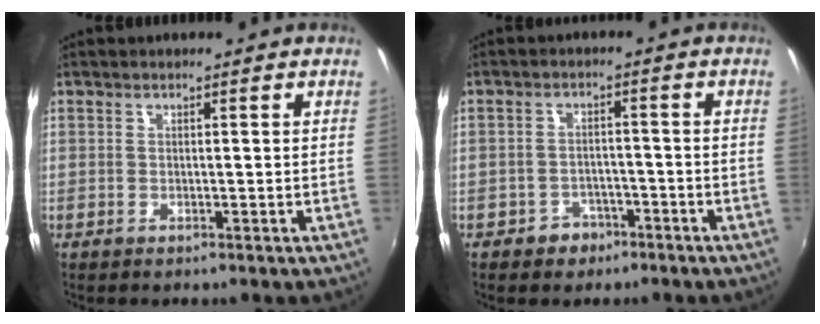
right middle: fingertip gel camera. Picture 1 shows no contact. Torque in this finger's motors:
{"motor_torque": [-0.14, -0.16, -0.02, -0.01]}